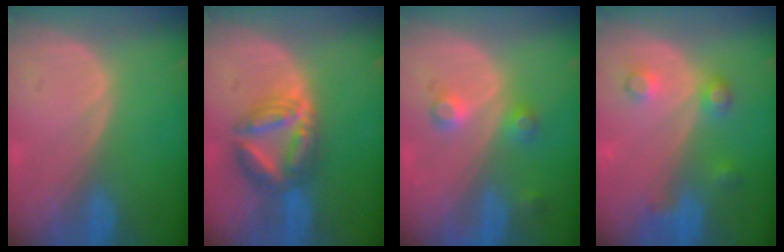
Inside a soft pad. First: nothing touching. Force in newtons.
{"total": 7.3, "press": 7.3, "slide": 0.6}
{"total": 3.7, "press": 3.4, "slide": 1.3}
{"total": 3.9, "press": 3.9, "slide": 0.1}